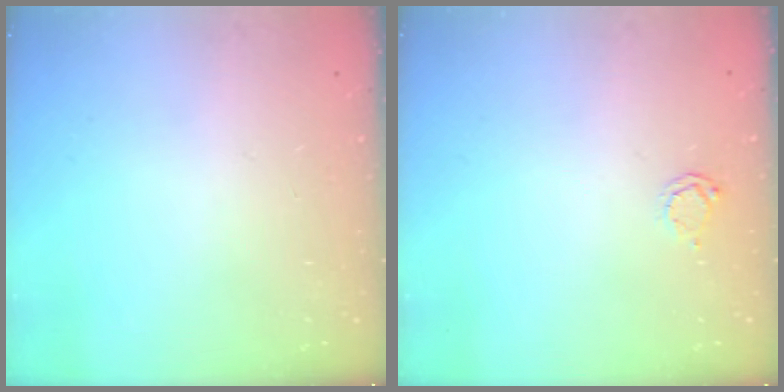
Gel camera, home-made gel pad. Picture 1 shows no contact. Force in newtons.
{"total": 2.4, "press": 2.4, "slide": 0.2}